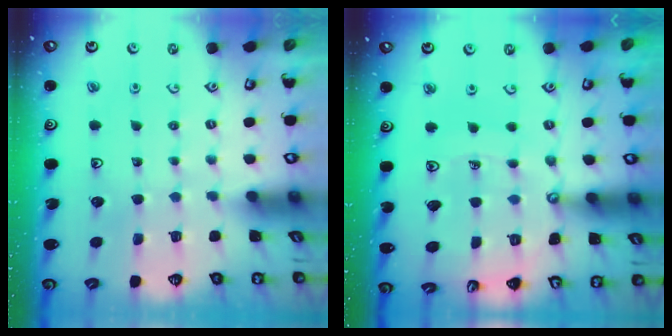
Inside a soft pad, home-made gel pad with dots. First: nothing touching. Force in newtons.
{"total": 13.0, "press": 12.9, "slide": 1.7}